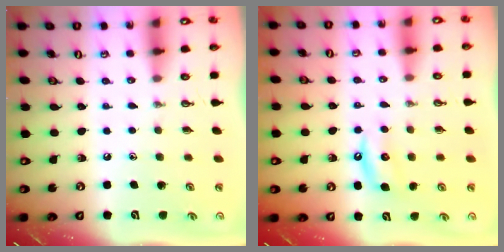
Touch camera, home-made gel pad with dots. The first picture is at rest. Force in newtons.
{"total": 5.0, "press": 5.0, "slide": 0.5}